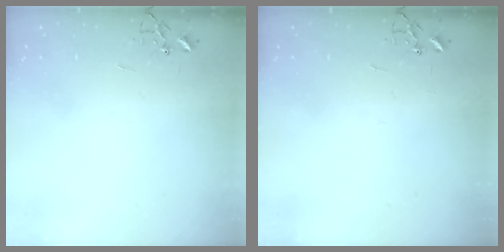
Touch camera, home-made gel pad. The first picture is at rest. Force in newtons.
{"total": 0.0}